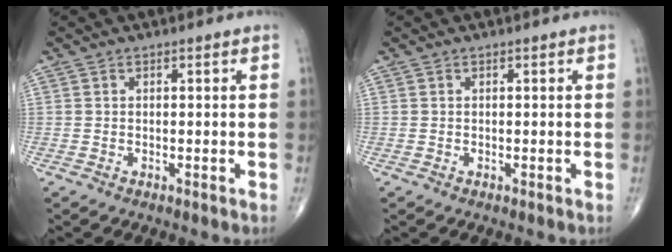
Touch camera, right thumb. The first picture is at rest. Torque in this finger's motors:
{"motor_torque": [0.00, 0.00, 0.00, 0.00, 0.00]}